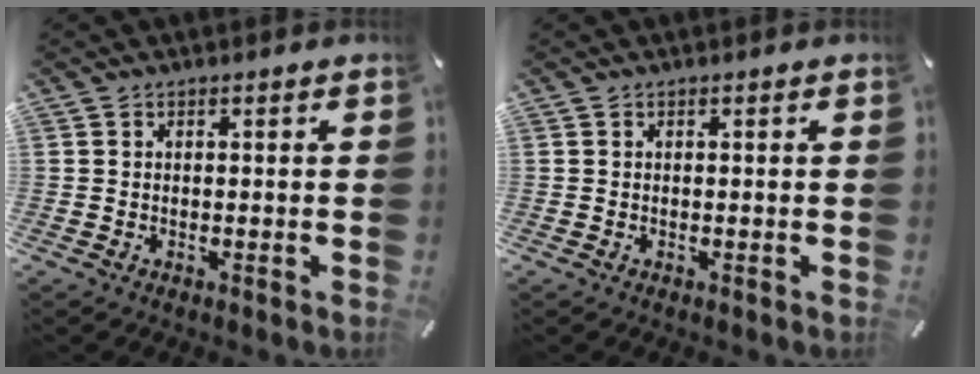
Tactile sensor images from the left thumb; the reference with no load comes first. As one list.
[{"total": 0.0}]